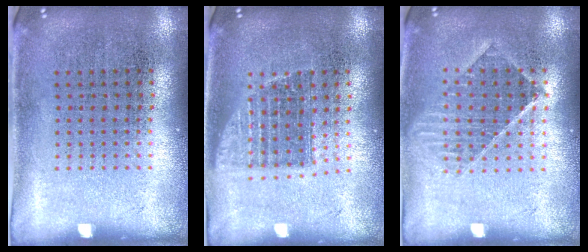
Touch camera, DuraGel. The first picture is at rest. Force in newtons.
{"total": 1.4, "press": 1.2, "slide": 0.7}
{"total": 1.2, "press": 1.1, "slide": 0.4}